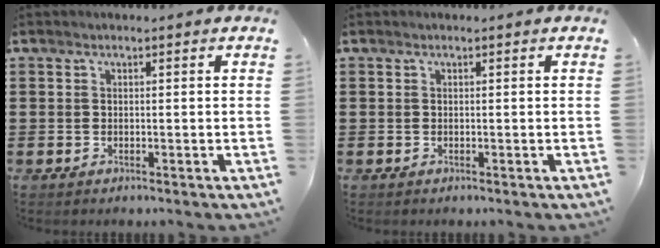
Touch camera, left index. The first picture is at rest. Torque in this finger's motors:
{"motor_torque": [-0.02, -0.02, 0.00, 0.00]}